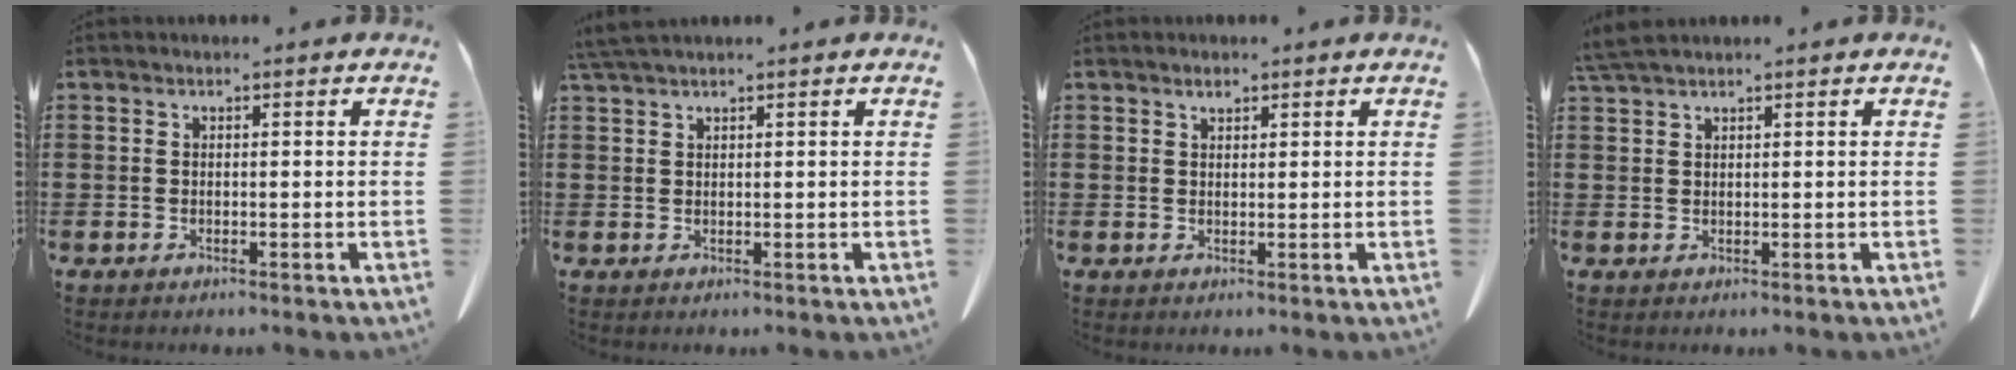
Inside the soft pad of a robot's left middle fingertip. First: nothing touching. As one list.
[{"total": 1.9, "force": [1.6, -0.1, 1.0], "torque": [-0.024, -0.003, 0.033]}, {"total": 1.1, "force": [0.9, 0.3, 0.5], "torque": [-0.013, -0.001, 0.018]}, {"total": 2.5, "force": [2.1, 0.0, 1.3], "torque": [-0.032, 0.000, 0.042]}]